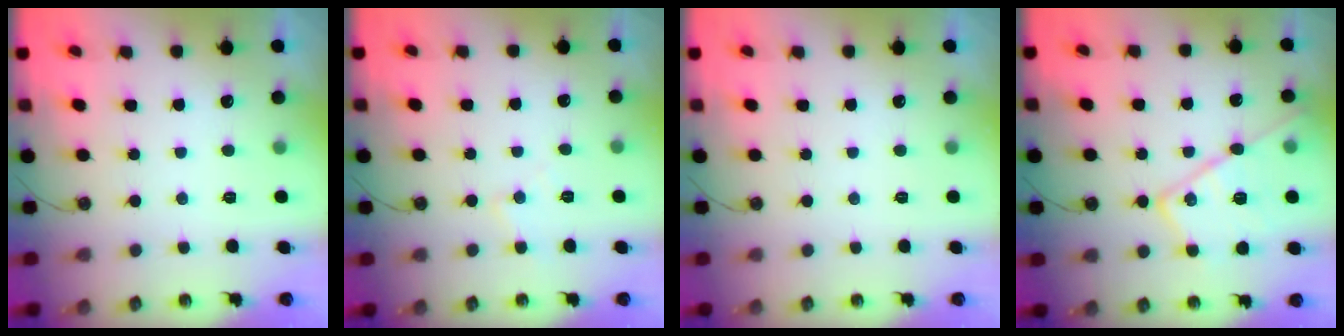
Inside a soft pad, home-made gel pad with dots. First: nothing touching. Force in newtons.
{"total": 5.1, "press": 5.0, "slide": 0.7}
{"total": 0.0}
{"total": 18.1, "press": 18.0, "slide": 1.6}